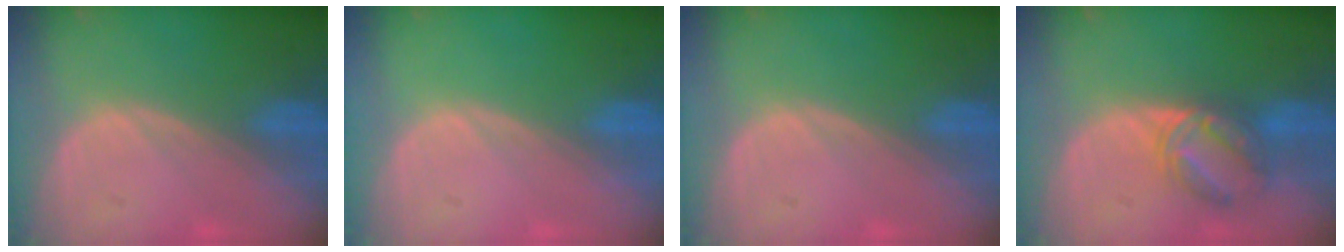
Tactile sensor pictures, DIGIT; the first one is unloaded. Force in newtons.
{"total": 0.0}
{"total": 0.0}
{"total": 6.0, "press": 5.9, "slide": 1.2}